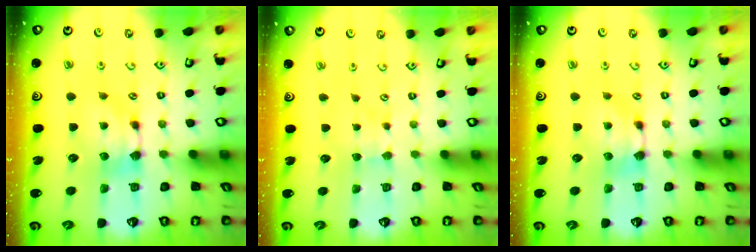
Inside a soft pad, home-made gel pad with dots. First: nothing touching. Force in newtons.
{"total": 1.9, "press": 1.9, "slide": 0.4}
{"total": 0.0}